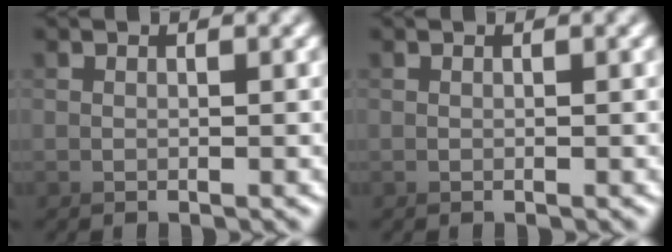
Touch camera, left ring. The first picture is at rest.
{"total": 0.0}